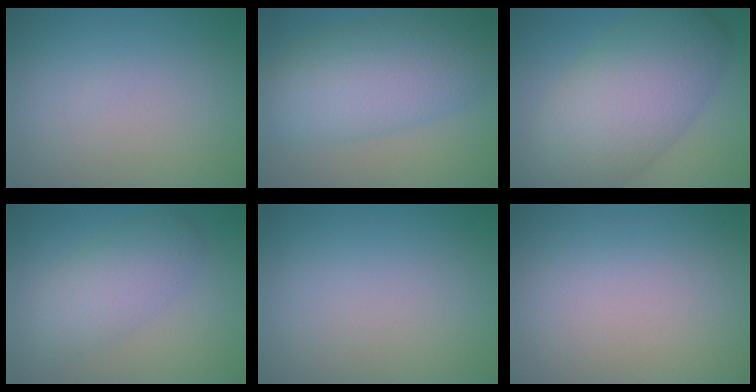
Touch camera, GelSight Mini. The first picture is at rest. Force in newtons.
{"total": 8.4, "press": 8.4, "slide": 0.0}
{"total": 10.6, "press": 10.6, "slide": 0.4}
{"total": 4.0, "press": 4.0, "slide": 0.2}
{"total": 0.0}
{"total": 0.0}